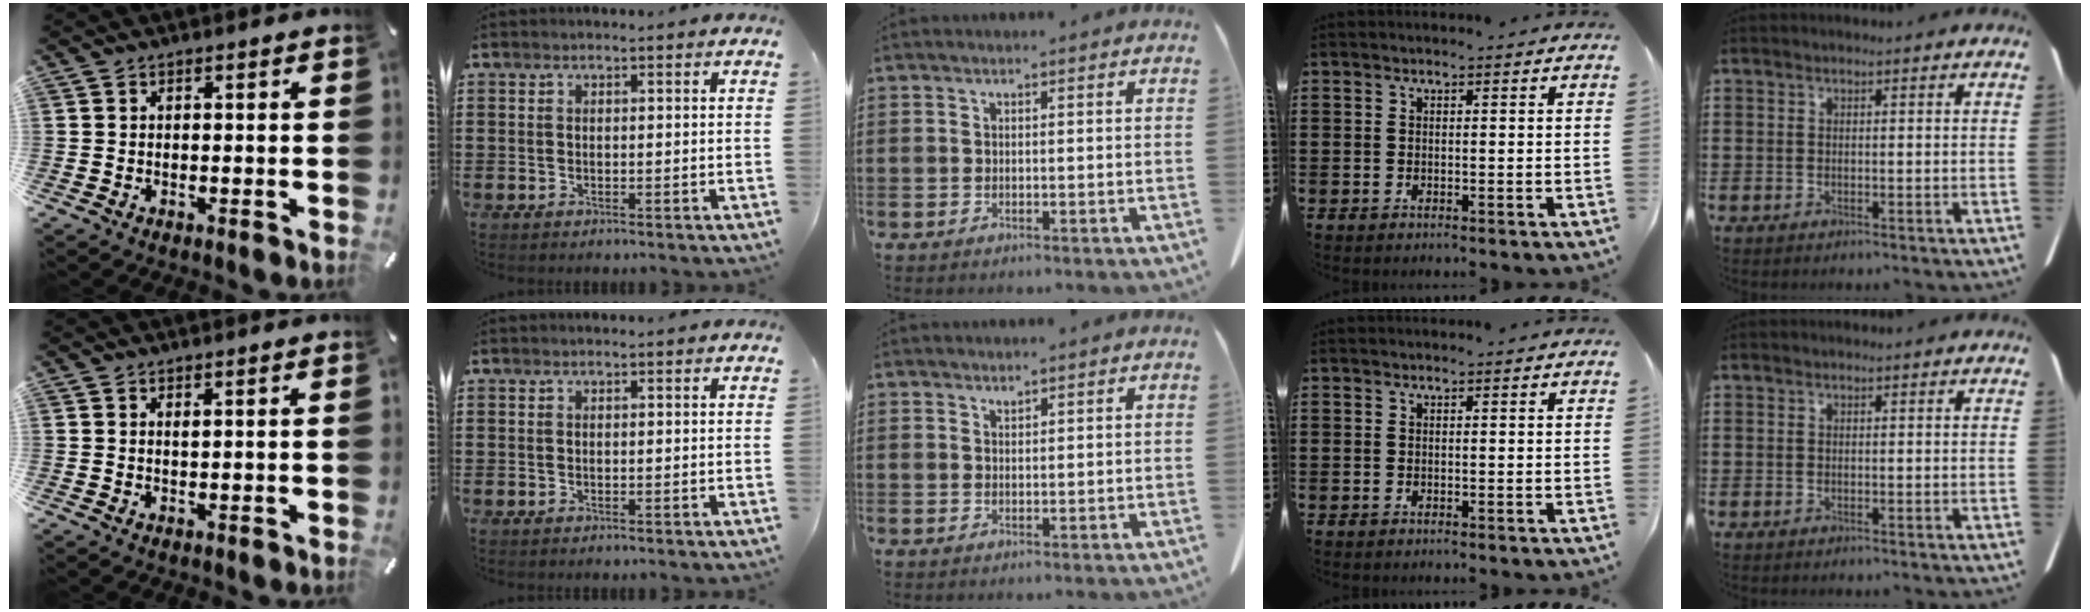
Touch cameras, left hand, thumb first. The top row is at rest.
{"thumb": {"total": 0.5, "force": [0.4, 0.1, 0.3], "torque": [-0.008, -0.001, 0.008]}, "middle": {"total": 0.9, "force": [0.9, 0.0, 0.1], "torque": [-0.003, -0.002, 0.017]}}